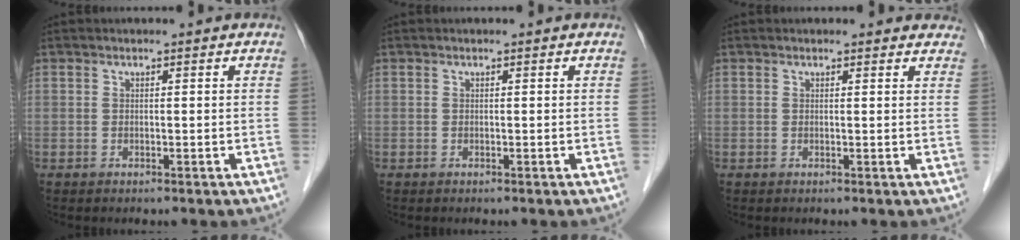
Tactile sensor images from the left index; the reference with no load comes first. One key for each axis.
{"total": 0.0}
{"total": 2.3, "fx": 2.1, "fy": 0.9, "fz": 0.5, "tx": -0.005, "ty": 0.007, "tz": 0.012}